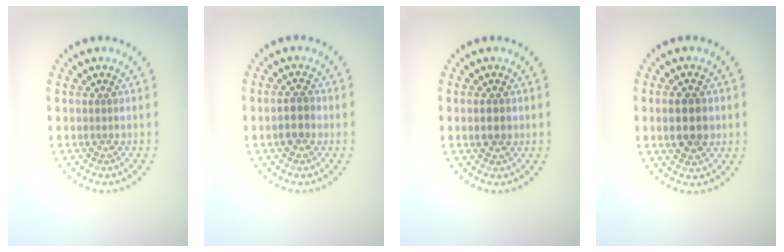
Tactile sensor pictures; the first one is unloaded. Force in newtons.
{"total": 2.2, "press": 2.1, "slide": 0.6}
{"total": 1.6, "press": 1.6, "slide": 0.1}
{"total": 3.4, "press": 3.4, "slide": 0.2}